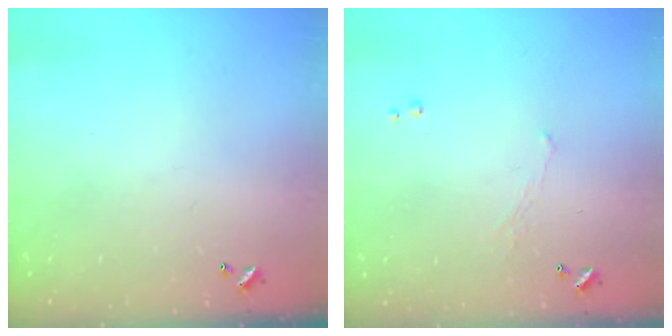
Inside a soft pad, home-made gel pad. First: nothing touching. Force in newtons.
{"total": 1.1, "press": 1.0, "slide": 0.6}